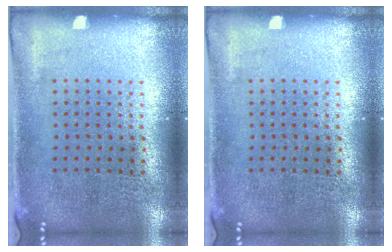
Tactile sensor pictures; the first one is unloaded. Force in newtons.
{"total": 0.0}